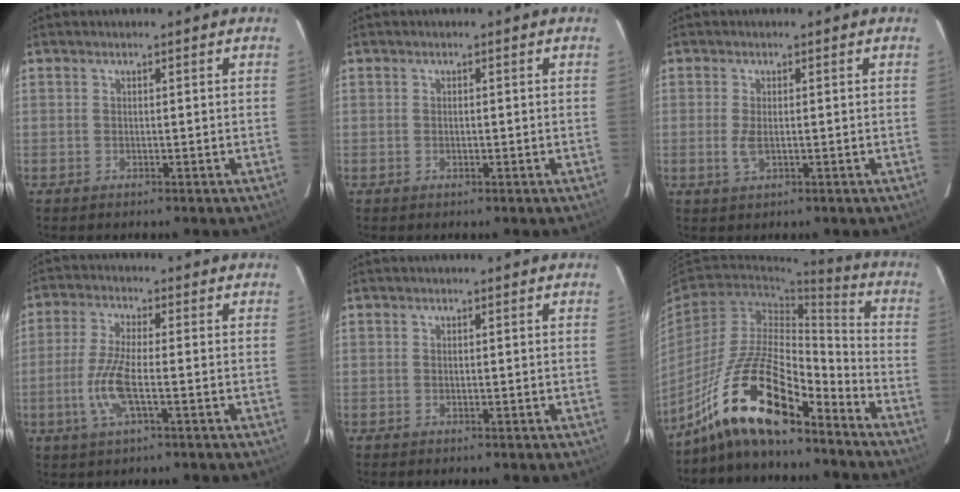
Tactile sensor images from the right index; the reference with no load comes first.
{"total": 0.6, "force": [-0.1, 0.5, 0.2], "torque": [-0.003, 0.000, 0.000]}
{"total": 2.7, "force": [-0.4, 1.0, 2.5], "torque": [-0.052, -0.004, -0.005]}
{"total": 8.2, "force": [-2.3, 1.7, 7.7], "torque": [-0.165, -0.004, -0.047]}
{"total": 0.0}
{"total": 17.0, "force": [-12.7, 4.5, 10.4], "torque": [-0.209, 0.004, -0.238]}